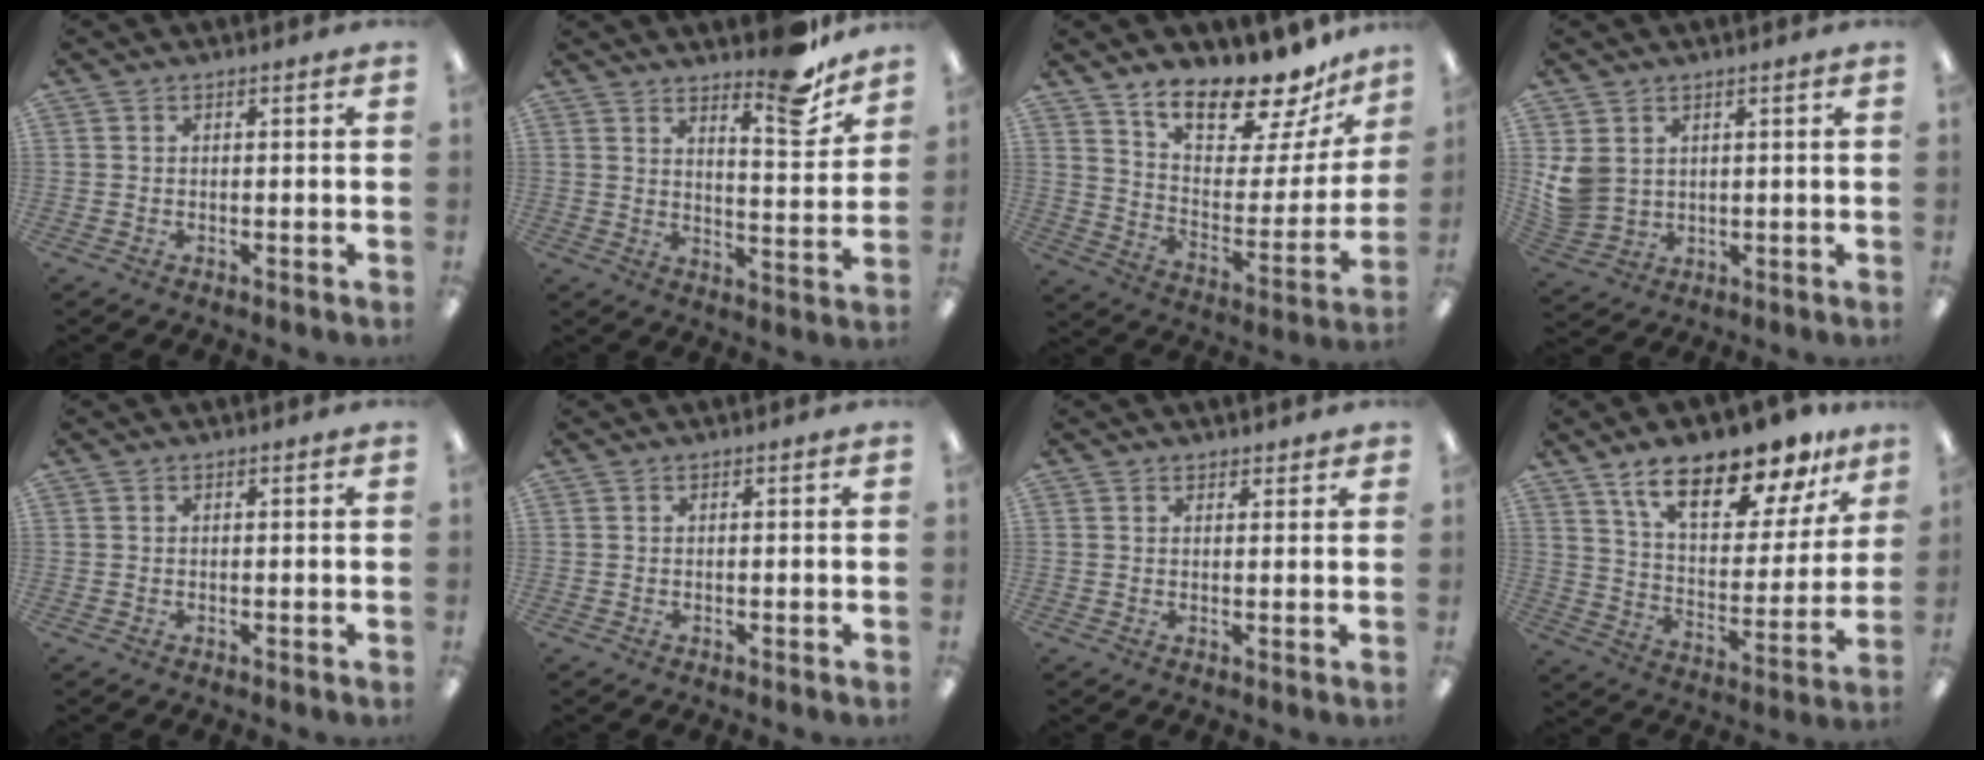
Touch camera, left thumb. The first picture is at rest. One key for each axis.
{"total": 12.2, "fx": 9.9, "fy": 3.2, "fz": 6.5, "tx": -0.067, "ty": -0.080, "tz": 0.164}
{"total": 15.9, "fx": 14.0, "fy": 4.7, "fz": 5.9, "tx": -0.101, "ty": -0.120, "tz": 0.243}
{"total": 6.3, "fx": 2.4, "fy": 5.4, "fz": 2.2, "tx": -0.052, "ty": -0.004, "tz": 0.050}
{"total": 0.0}
{"total": 0.0}
{"total": 1.6, "fx": 1.4, "fy": 0.8, "fz": 0.1, "tx": 0.007, "ty": -0.002, "tz": 0.026}
{"total": 18.6, "fx": 14.0, "fy": 6.6, "fz": 10.4, "tx": -0.172, "ty": -0.081, "tz": 0.236}